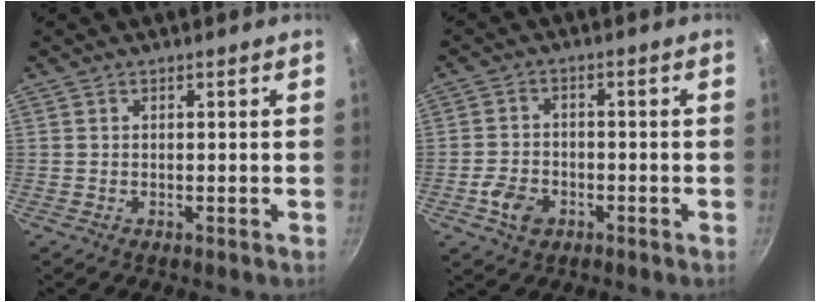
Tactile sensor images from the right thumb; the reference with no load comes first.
{"total": 5.5, "force": [-2.5, 3.8, 3.1], "torque": [-0.055, 0.019, -0.049]}